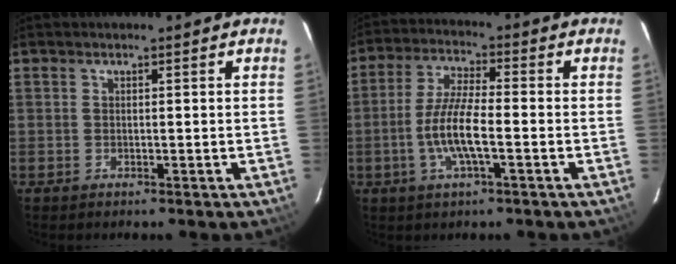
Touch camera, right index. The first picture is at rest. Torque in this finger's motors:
{"motor_torque": [1.72, -0.42, 0.87, 0.19]}